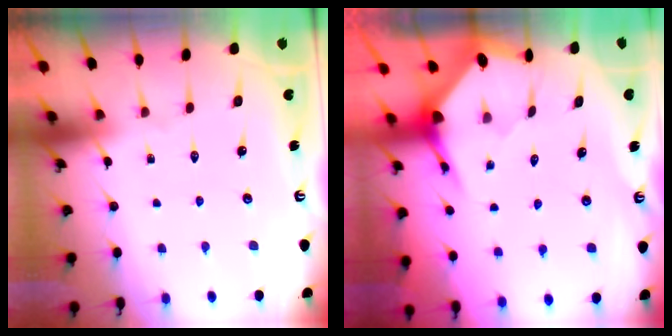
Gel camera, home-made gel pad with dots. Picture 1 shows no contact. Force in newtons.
{"total": 3.6, "press": 3.6, "slide": 0.4}